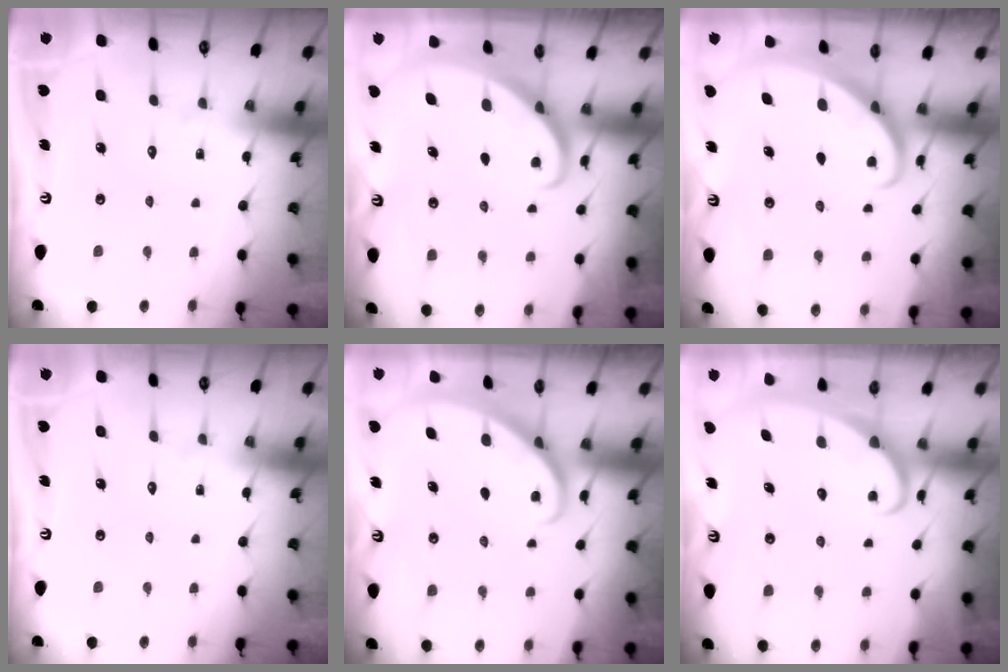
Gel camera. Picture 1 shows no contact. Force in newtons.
{"total": 2.2, "press": 2.2, "slide": 0.3}
{"total": 2.3, "press": 2.3, "slide": 0.3}
{"total": 0.0}
{"total": 2.3, "press": 2.3, "slide": 0.2}
{"total": 2.4, "press": 2.4, "slide": 0.3}